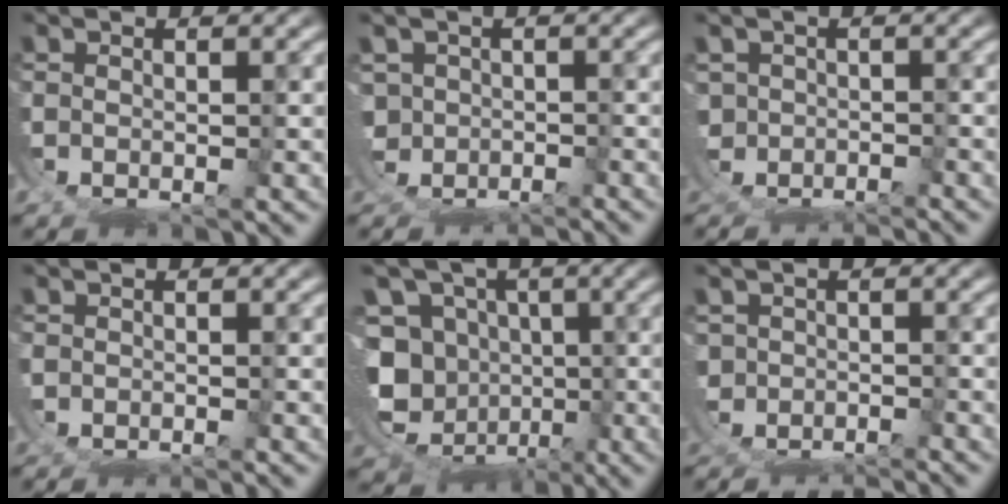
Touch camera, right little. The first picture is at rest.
{"total": 2.0, "force": [-1.2, 1.4, -0.8], "torque": [-0.008, -0.029, -0.007]}
{"total": 2.4, "force": [-2.1, 1.0, -0.6], "torque": [-0.008, -0.029, -0.018]}
{"total": 1.3, "force": [-1.1, 0.6, -0.2], "torque": [-0.005, -0.002, -0.017]}
{"total": 12.4, "force": [0.4, 11.4, 4.9], "torque": [-0.113, -0.039, 0.006]}
{"total": 2.3, "force": [-2.1, 0.8, -0.6], "torque": [-0.011, -0.027, -0.020]}